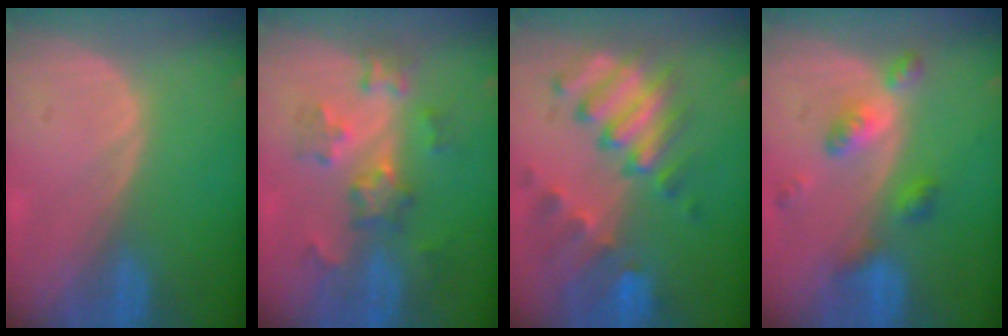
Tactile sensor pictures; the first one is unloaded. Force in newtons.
{"total": 6.5, "press": 6.4, "slide": 1.3}
{"total": 10.1, "press": 8.8, "slide": 4.8}
{"total": 5.9, "press": 5.1, "slide": 2.9}